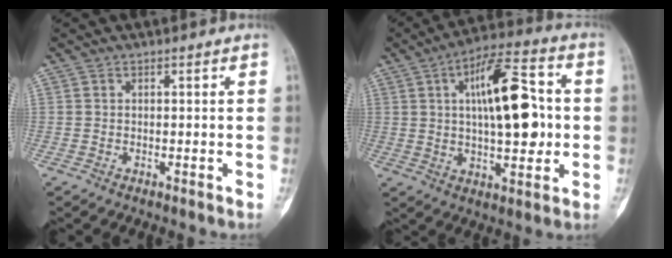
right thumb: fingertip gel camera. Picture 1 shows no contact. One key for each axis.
{"total": 17.9, "fx": 2.2, "fy": 7.6, "fz": 16.1, "tx": -0.236, "ty": 0.015, "tz": 0.032}